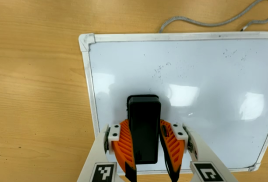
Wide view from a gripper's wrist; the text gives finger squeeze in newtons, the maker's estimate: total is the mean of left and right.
{"total": 10.9, "left": 10.4, "right": 11.5}